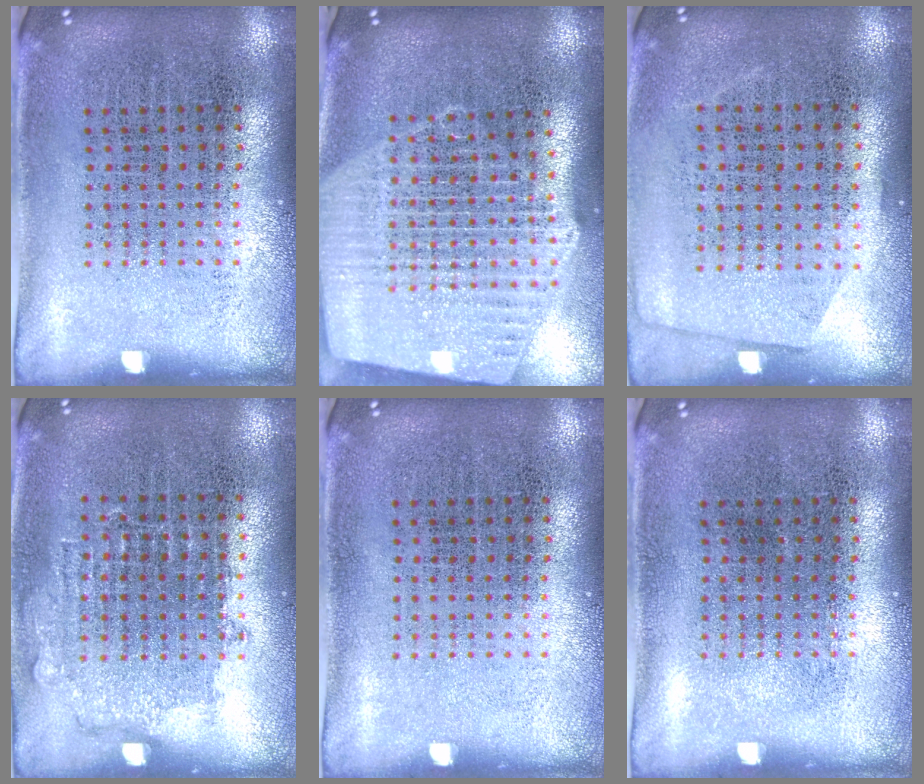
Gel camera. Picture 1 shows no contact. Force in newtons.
{"total": 2.6, "press": 2.2, "slide": 1.4}
{"total": 0.5, "press": 0.0, "slide": 0.5}
{"total": 0.8, "press": 0.8, "slide": 0.3}
{"total": 0.0}
{"total": 0.0}